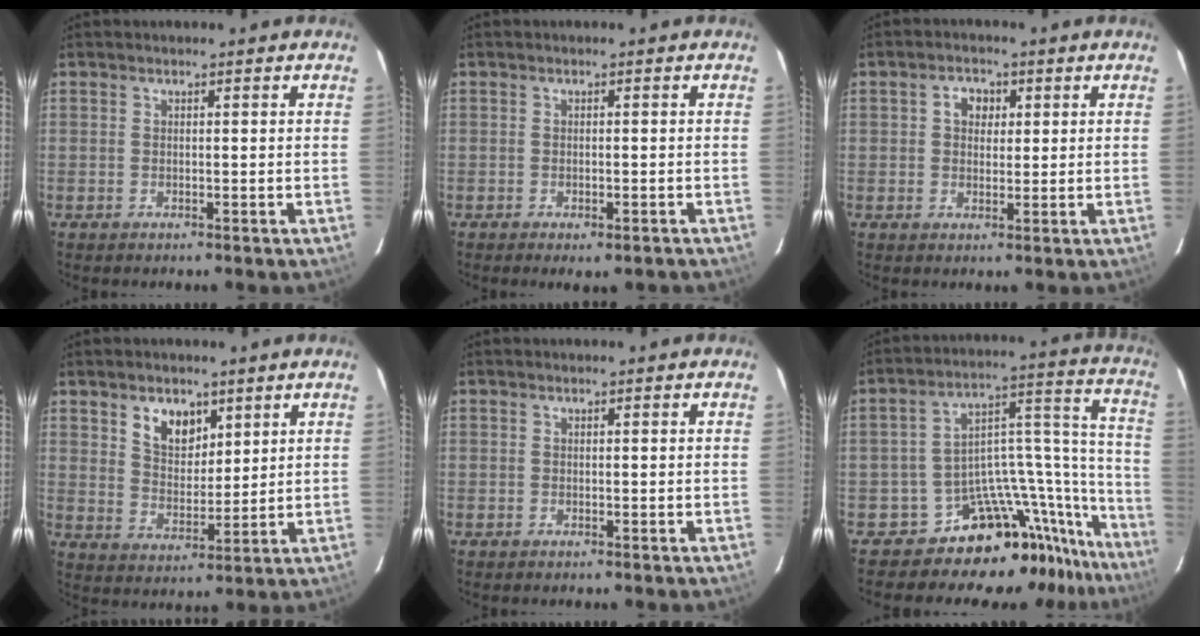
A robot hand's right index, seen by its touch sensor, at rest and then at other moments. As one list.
[{"total": 1.9, "force": [-1.4, 0.6, 1.1], "torque": [-0.020, -0.006, -0.021]}, {"total": 3.6, "force": [0.9, 3.0, 1.8], "torque": [-0.024, 0.014, 0.016]}, {"total": 7.5, "force": [4.1, 4.8, 4.0], "torque": [-0.060, 0.005, 0.081]}, {"total": 0.0}, {"total": 19.2, "force": [-17.3, 6.8, 4.7], "torque": [-0.013, 0.079, -0.269]}]